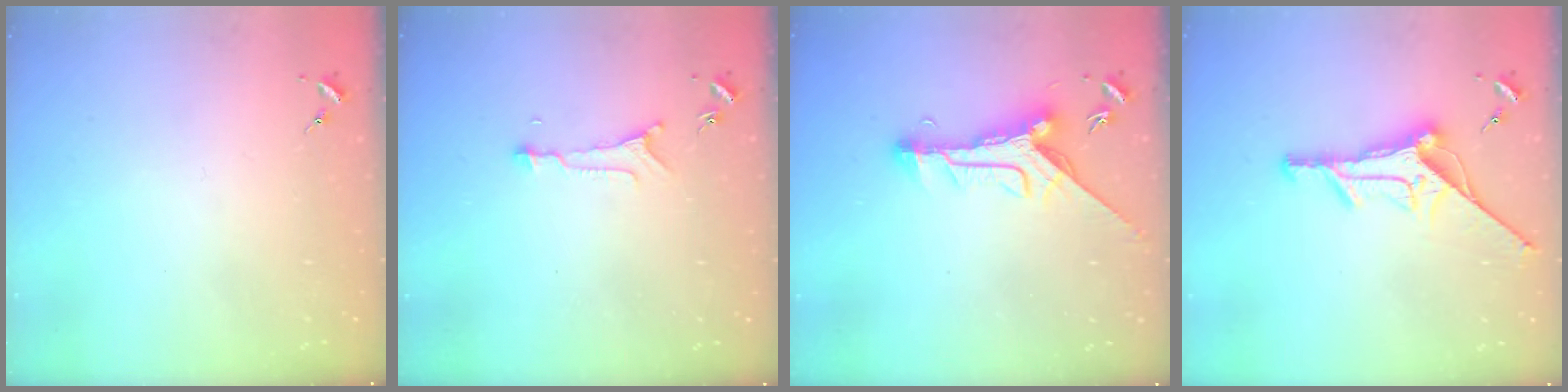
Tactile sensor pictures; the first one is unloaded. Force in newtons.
{"total": 5.6, "press": 5.6, "slide": 0.4}
{"total": 12.2, "press": 12.1, "slide": 1.2}
{"total": 12.7, "press": 12.7, "slide": 1.0}